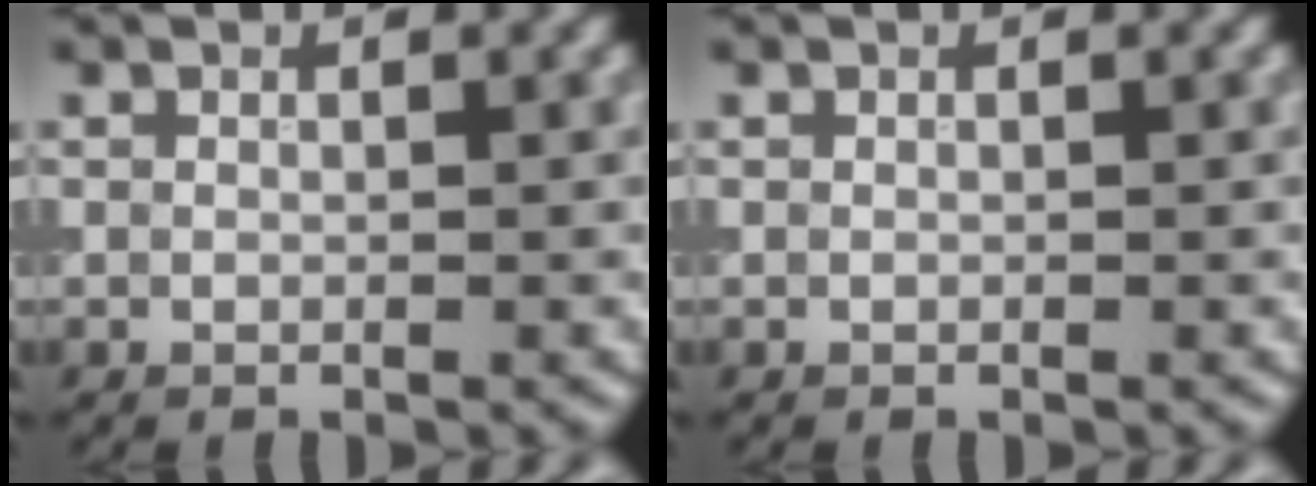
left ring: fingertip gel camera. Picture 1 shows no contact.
{"total": 0.0}